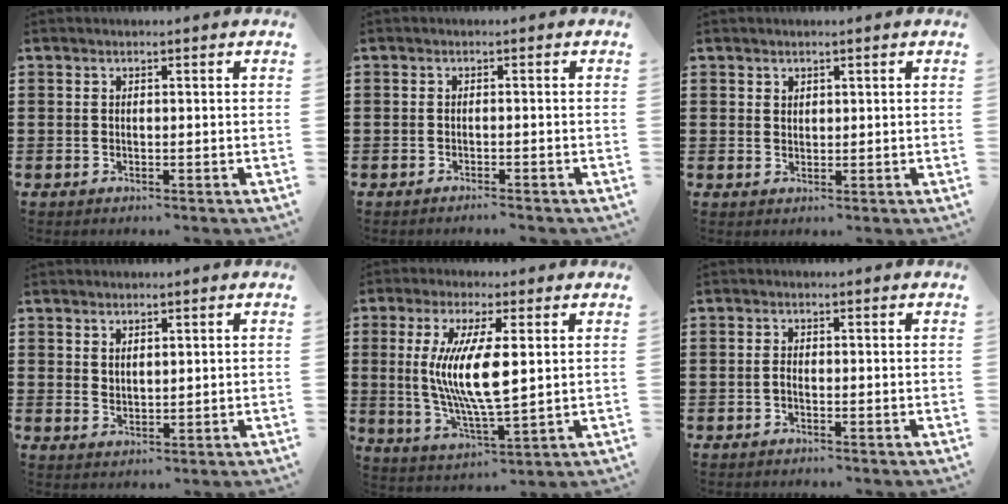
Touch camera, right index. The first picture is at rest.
{"total": 0.9, "force": [-0.8, 0.0, 0.3], "torque": [-0.008, -0.001, -0.017]}
{"total": 1.3, "force": [1.1, 0.8, 0.1], "torque": [-0.004, 0.002, 0.021]}
{"total": 1.8, "force": [1.6, 0.7, 0.3], "torque": [-0.007, 0.004, 0.031]}
{"total": 9.5, "force": [1.3, 2.6, 9.1], "torque": [-0.187, -0.002, 0.019]}
{"total": 0.9, "force": [-0.5, 0.3, 0.7], "torque": [-0.017, -0.004, -0.008]}